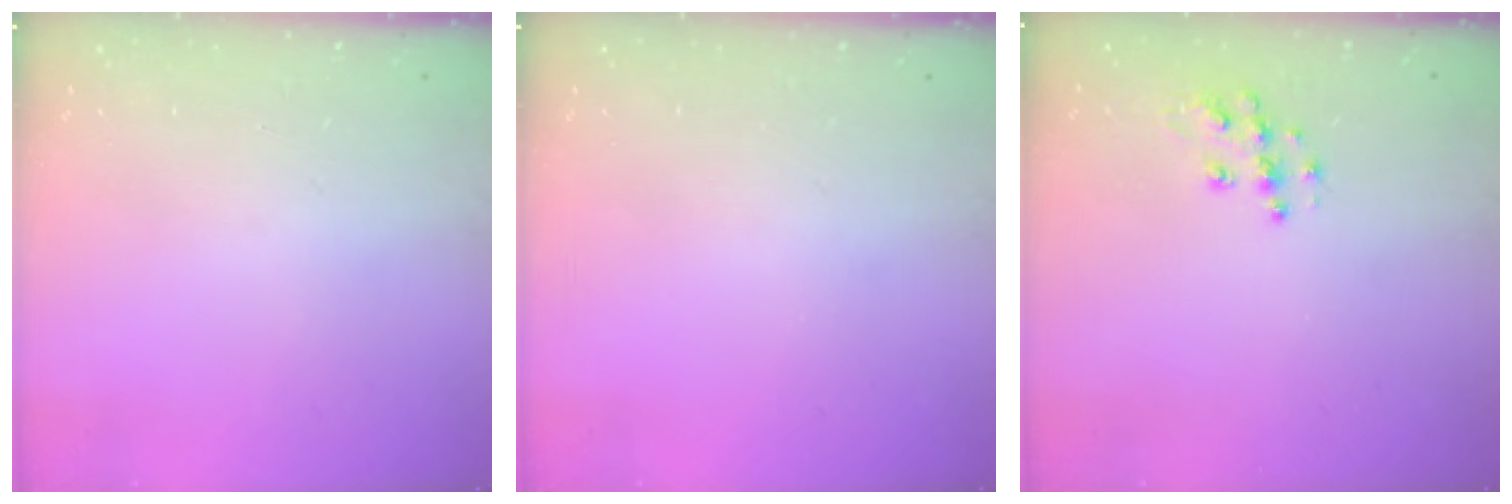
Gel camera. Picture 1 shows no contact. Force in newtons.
{"total": 0.0}
{"total": 8.5, "press": 8.5, "slide": 0.4}